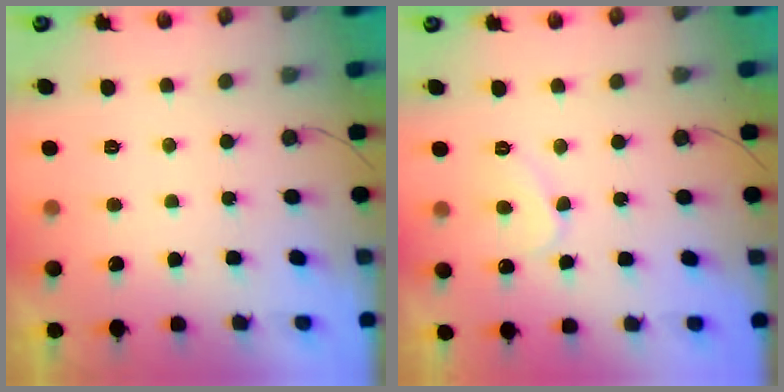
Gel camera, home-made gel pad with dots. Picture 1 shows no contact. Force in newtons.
{"total": 6.1, "press": 6.1, "slide": 0.4}